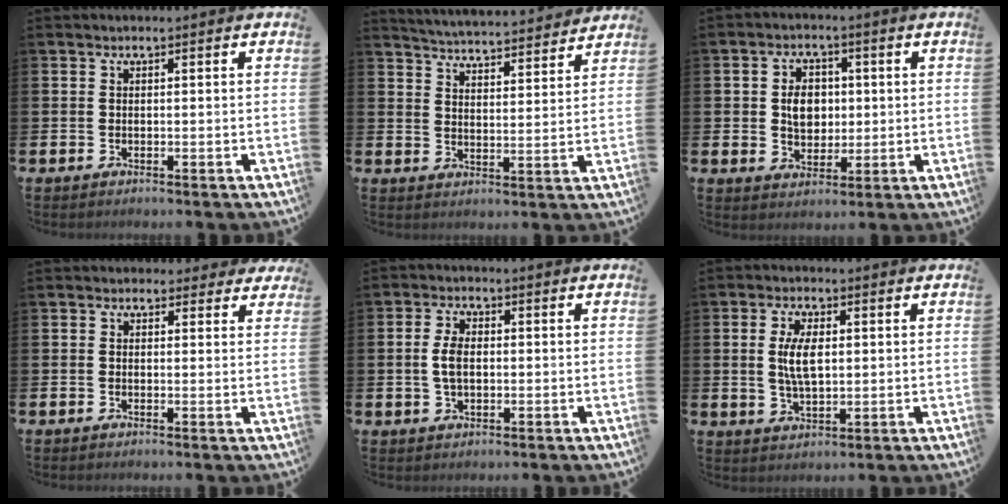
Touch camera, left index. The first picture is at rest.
{"total": 5.2, "force": [5.2, 0.2, 0.1], "torque": [-0.016, -0.046, 0.088]}
{"total": 4.8, "force": [0.8, 3.7, 2.9], "torque": [-0.050, 0.008, 0.007]}
{"total": 1.6, "force": [1.2, 1.0, 0.0], "torque": [0.003, 0.001, 0.020]}
{"total": 3.7, "force": [0.4, 2.2, 2.9], "torque": [-0.043, 0.003, 0.002]}
{"total": 5.2, "force": [1.1, 2.4, 4.5], "torque": [-0.082, 0.005, 0.016]}